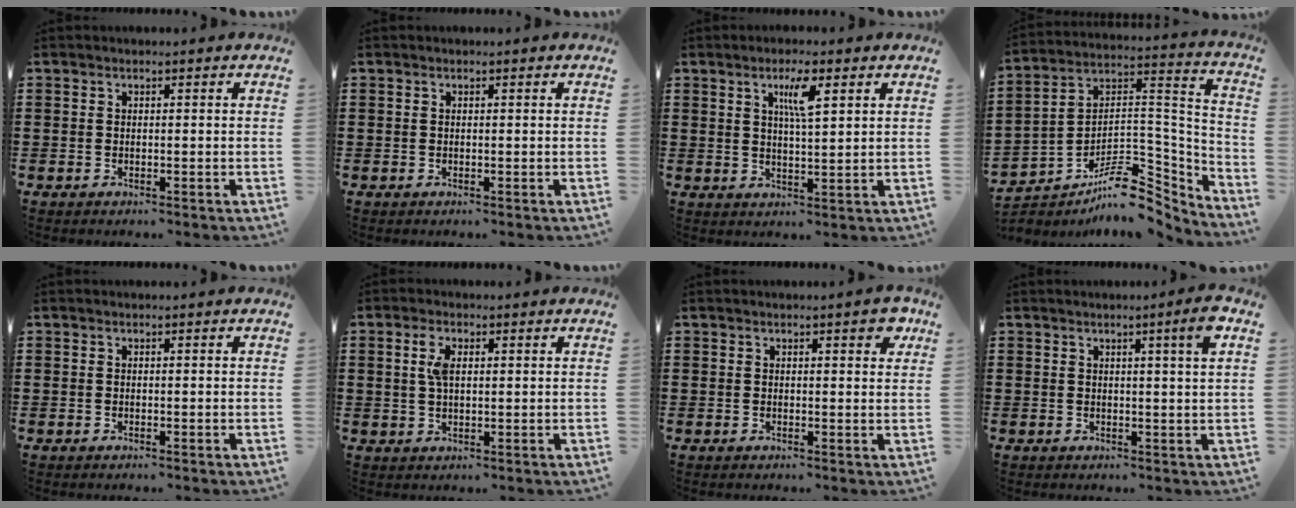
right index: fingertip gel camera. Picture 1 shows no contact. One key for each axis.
{"total": 0.0}
{"total": 4.8, "fx": 2.3, "fy": 0.9, "fz": 4.1, "tx": -0.080, "ty": 0.005, "tz": 0.035}
{"total": 10.6, "fx": -7.3, "fy": 4.9, "fz": 5.9, "tx": -0.101, "ty": 0.024, "tz": -0.135}
{"total": 0.0}
{"total": 3.6, "fx": 1.0, "fy": 1.7, "fz": 3.1, "tx": -0.067, "ty": 0.010, "tz": 0.016}
{"total": 2.5, "fx": 1.4, "fy": 0.8, "fz": 1.9, "tx": -0.016, "ty": -0.003, "tz": 0.017}
{"total": 3.7, "fx": 1.9, "fy": -0.5, "fz": 3.2, "tx": -0.046, "ty": -0.010, "tz": 0.026}